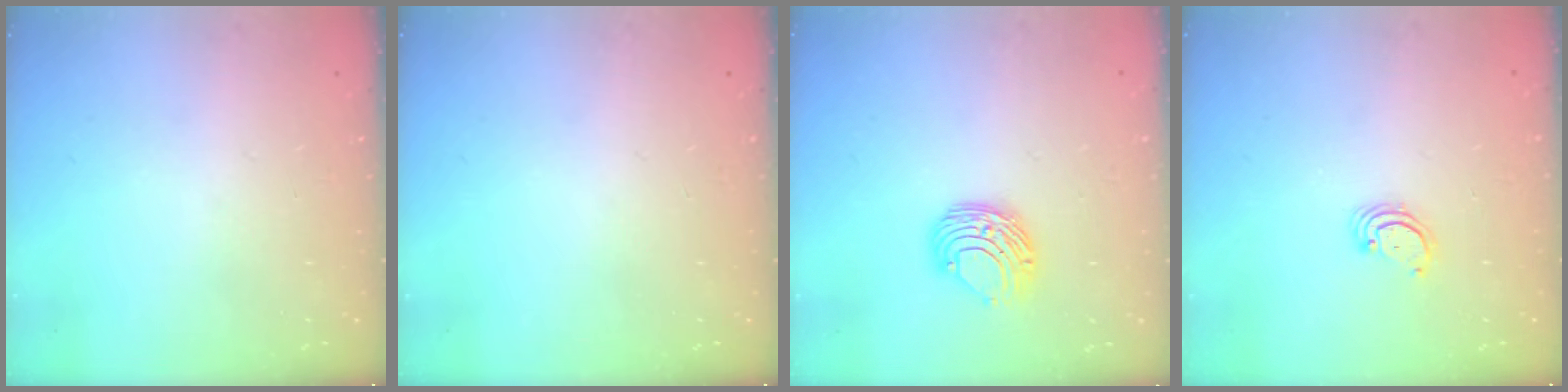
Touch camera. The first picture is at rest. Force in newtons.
{"total": 0.0}
{"total": 8.7, "press": 8.6, "slide": 0.7}
{"total": 2.3, "press": 2.3, "slide": 0.2}